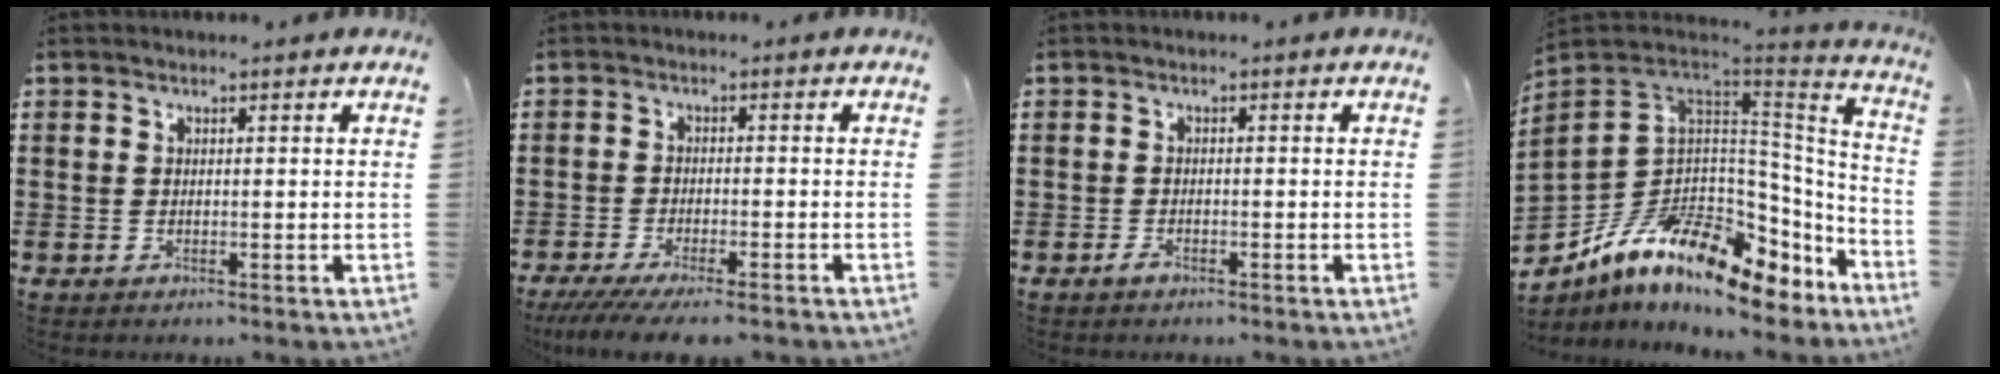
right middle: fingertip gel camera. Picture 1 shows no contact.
{"total": 3.7, "force": [-3.3, 0.1, 1.6], "torque": [-0.040, -0.013, -0.068]}
{"total": 1.1, "force": [-0.8, 0.4, 0.7], "torque": [-0.016, -0.002, -0.015]}
{"total": 13.3, "force": [-6.4, 7.3, 9.0], "torque": [-0.195, 0.007, -0.116]}